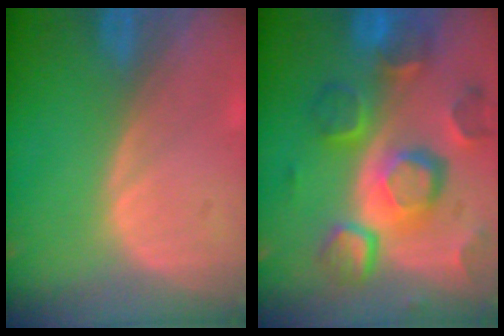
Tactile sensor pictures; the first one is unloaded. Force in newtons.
{"total": 12.4, "press": 10.7, "slide": 6.1}